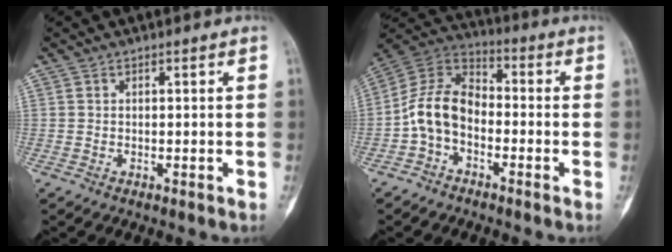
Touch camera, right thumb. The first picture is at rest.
{"total": 10.7, "force": [-3.0, 7.2, 7.3], "torque": [-0.132, 0.048, -0.072]}